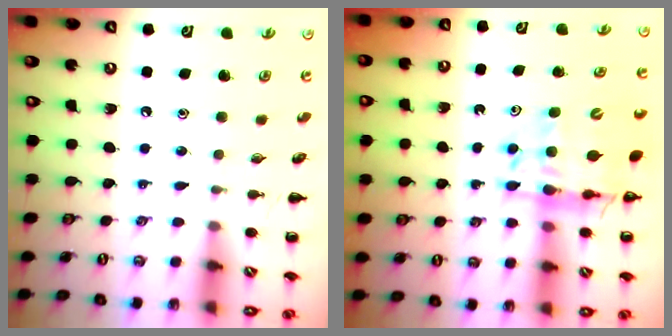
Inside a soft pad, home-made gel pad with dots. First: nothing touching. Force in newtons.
{"total": 13.5, "press": 12.9, "slide": 3.9}